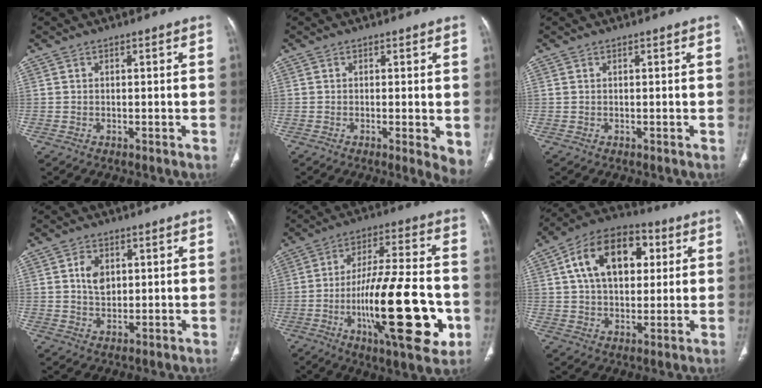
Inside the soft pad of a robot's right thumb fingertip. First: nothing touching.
{"total": 4.7, "force": [-0.4, 1.2, 4.5], "torque": [-0.061, -0.014, -0.010]}
{"total": 0.0}
{"total": 4.7, "force": [1.2, 3.4, 3.0], "torque": [-0.039, -0.006, 0.022]}
{"total": 24.5, "force": [-6.8, 7.2, 22.4], "torque": [-0.349, 0.014, -0.095]}
{"total": 17.7, "force": [4.9, 11.1, 12.9], "torque": [-0.183, 0.010, 0.075]}